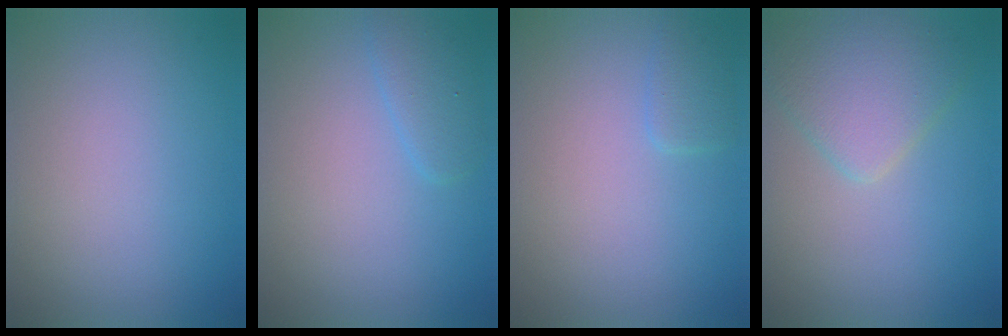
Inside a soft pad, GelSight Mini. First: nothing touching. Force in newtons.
{"total": 1.8, "press": 1.8, "slide": 0.1}
{"total": 1.2, "press": 1.2, "slide": 0.1}
{"total": 4.0, "press": 4.0, "slide": 0.2}